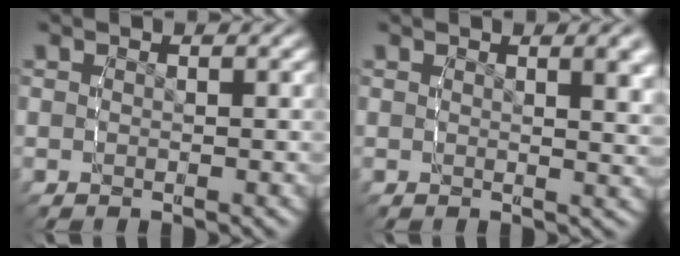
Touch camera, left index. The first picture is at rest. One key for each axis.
{"total": 2.0, "fx": 1.1, "fy": -0.4, "fz": 1.7, "tx": -0.020, "ty": -0.007, "tz": 0.021}